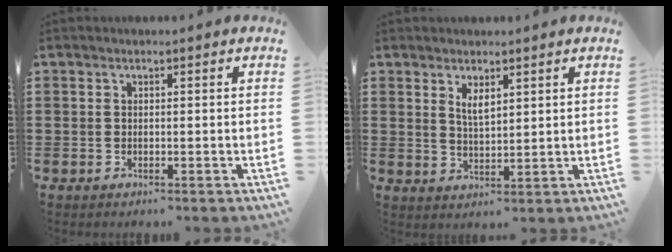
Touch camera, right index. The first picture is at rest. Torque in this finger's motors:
{"motor_torque": [0.08, -0.02, 0.12, 0.03]}